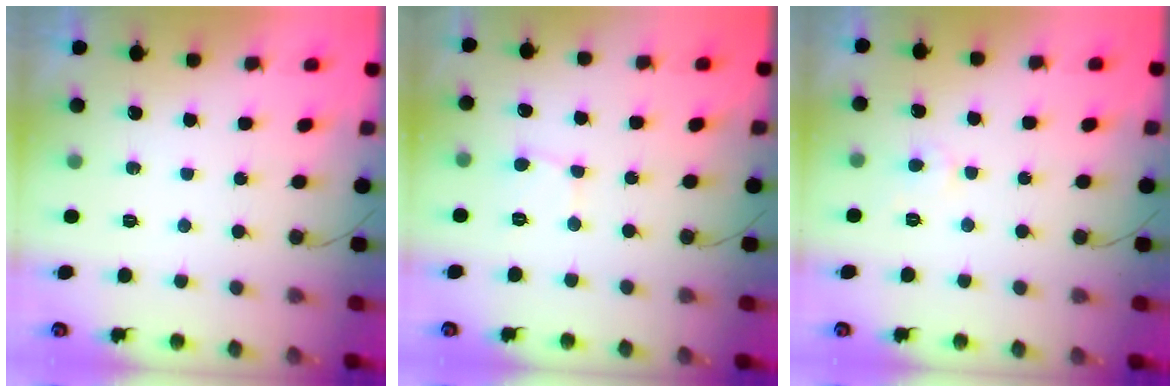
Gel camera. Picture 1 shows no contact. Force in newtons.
{"total": 3.3, "press": 3.3, "slide": 0.2}
{"total": 2.5, "press": 2.5, "slide": 0.2}